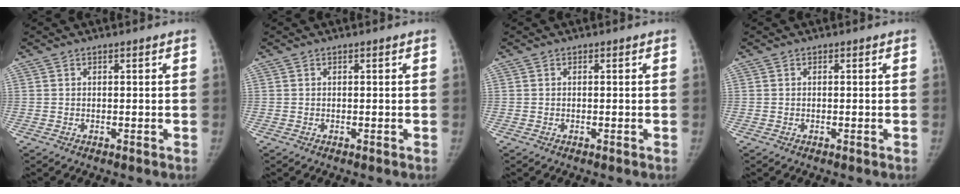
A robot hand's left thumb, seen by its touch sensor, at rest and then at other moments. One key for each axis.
{"total": 0.0}
{"total": 0.0}
{"total": 0.0}